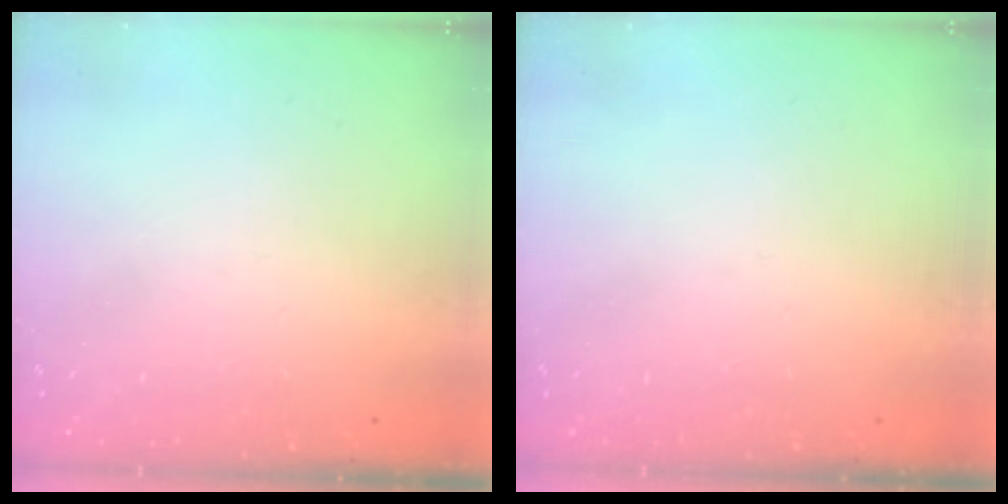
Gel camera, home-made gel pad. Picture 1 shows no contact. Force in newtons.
{"total": 0.0}